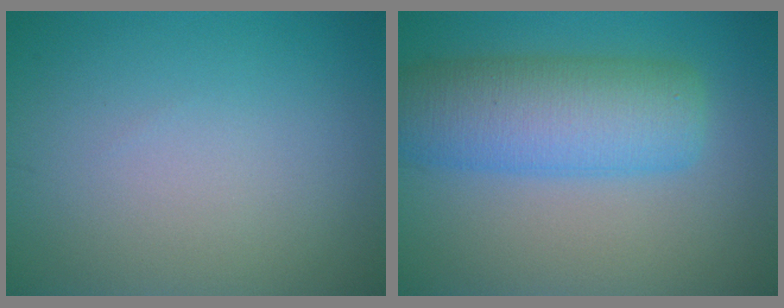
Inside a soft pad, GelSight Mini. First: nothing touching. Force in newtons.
{"total": 8.1, "press": 8.1, "slide": 0.2}